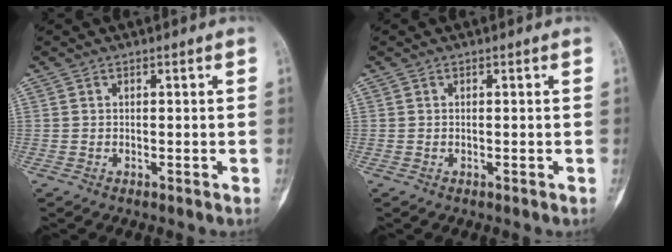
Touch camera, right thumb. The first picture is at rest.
{"total": 0.0}